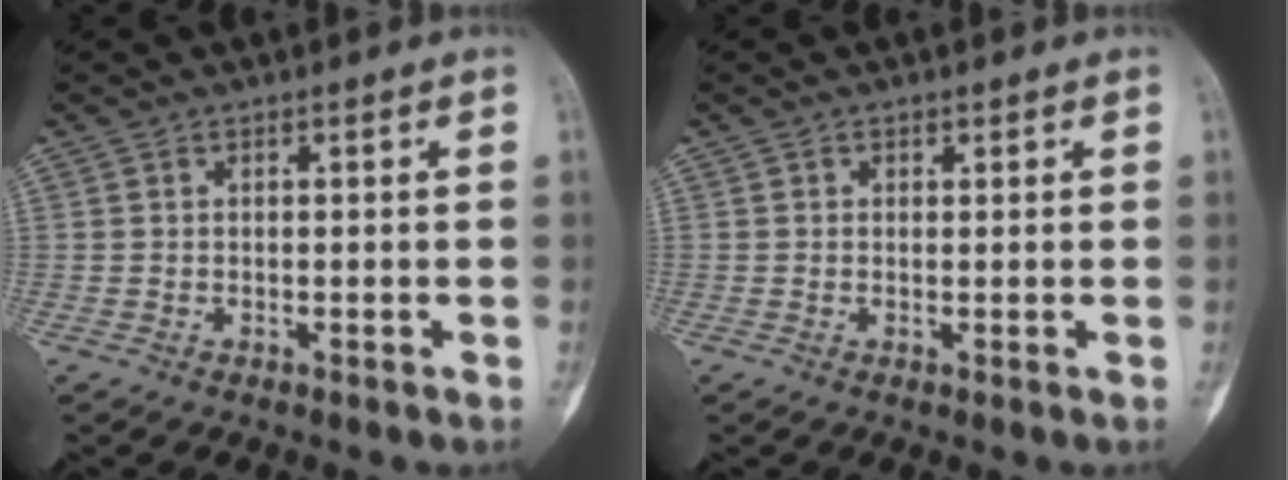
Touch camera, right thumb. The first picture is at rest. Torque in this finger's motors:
{"motor_torque": [-0.59, 0.31, 0.19, 0.06, 0.04]}